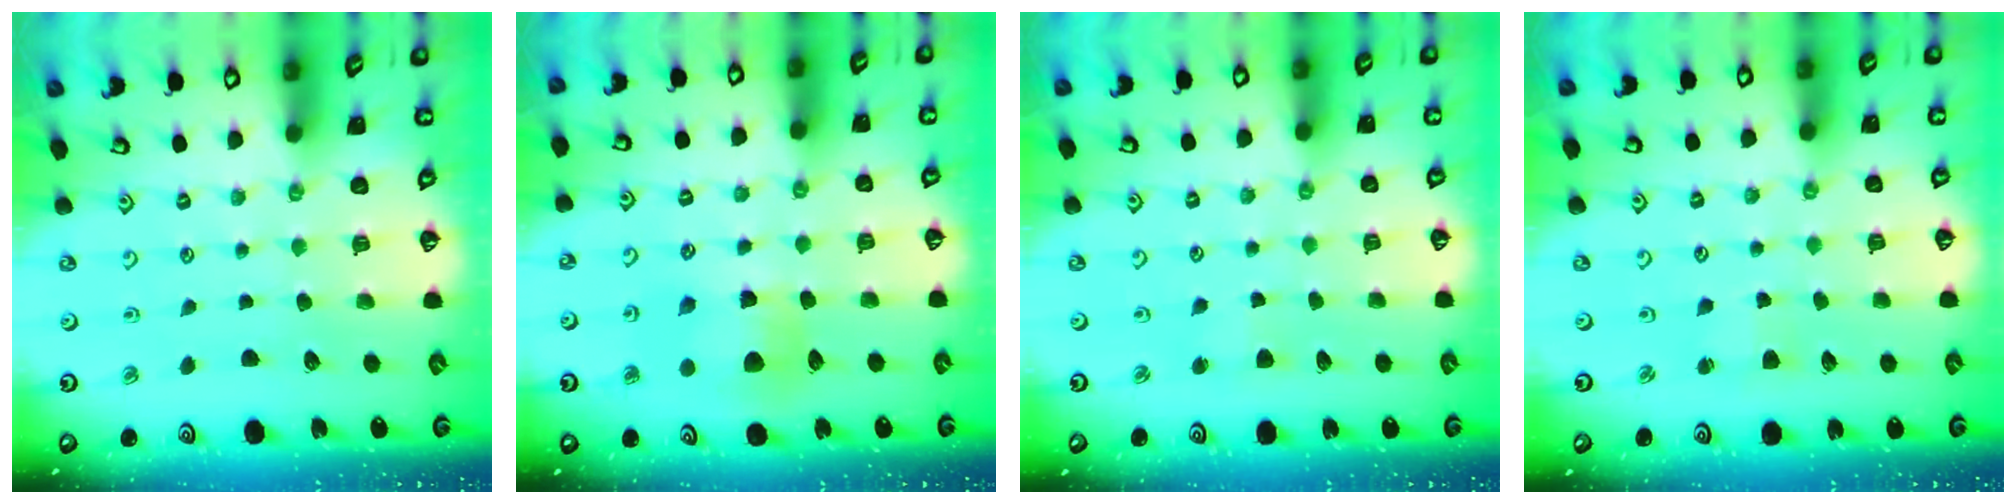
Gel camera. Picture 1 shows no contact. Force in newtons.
{"total": 7.4, "press": 7.4, "slide": 0.3}
{"total": 2.8, "press": 2.7, "slide": 0.4}
{"total": 3.0, "press": 3.0, "slide": 0.3}